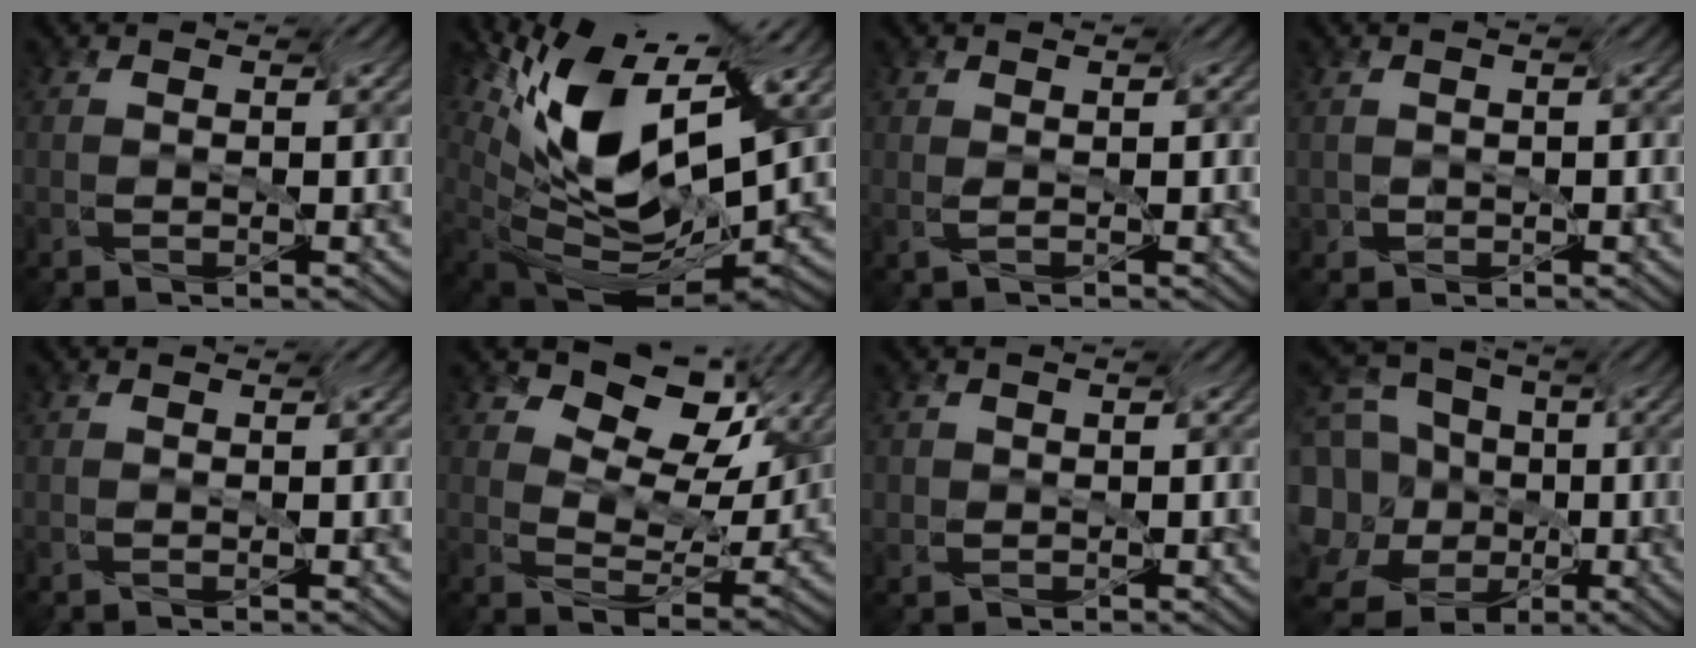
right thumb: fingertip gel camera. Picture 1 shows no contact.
{"total": 12.1, "force": [1.4, 7.2, 9.7], "torque": [-0.192, -0.009, 0.044]}
{"total": 0.9, "force": [0.8, -0.1, 0.4], "torque": [-0.003, -0.006, 0.018]}
{"total": 0.7, "force": [-0.1, 0.6, -0.4], "torque": [-0.004, 0.000, 0.008]}
{"total": 0.0}
{"total": 7.0, "force": [2.1, 3.8, 5.5], "torque": [-0.096, 0.017, 0.044]}
{"total": 0.9, "force": [-0.4, 0.5, -0.6], "torque": [0.005, 0.003, -0.004]}
{"total": 12.3, "force": [-0.6, 10.0, 7.1], "torque": [-0.215, 0.026, 0.023]}